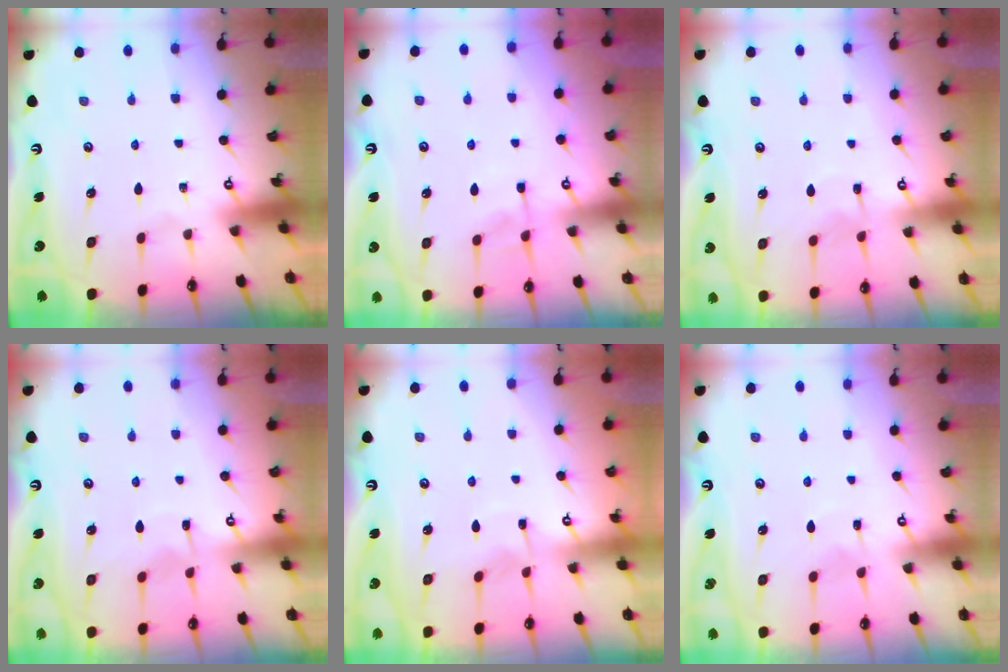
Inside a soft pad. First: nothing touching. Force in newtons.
{"total": 4.0, "press": 3.9, "slide": 0.5}
{"total": 6.5, "press": 6.5, "slide": 0.6}
{"total": 5.0, "press": 5.0, "slide": 0.4}
{"total": 3.2, "press": 3.2, "slide": 0.4}
{"total": 5.2, "press": 5.1, "slide": 0.5}